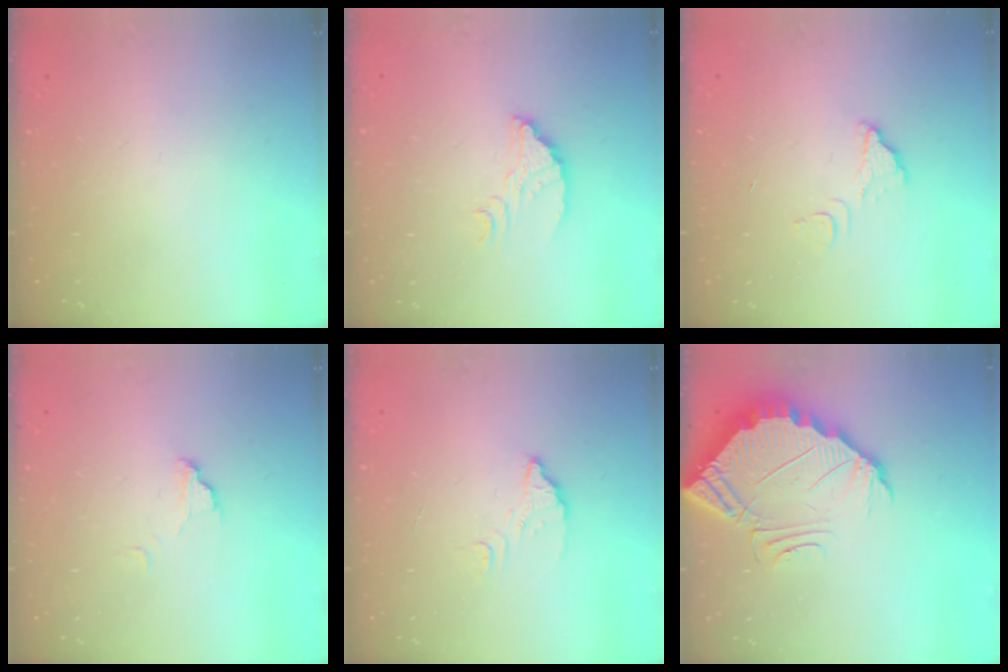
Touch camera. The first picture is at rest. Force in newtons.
{"total": 4.5, "press": 4.5, "slide": 0.3}
{"total": 5.5, "press": 5.5, "slide": 0.5}
{"total": 6.9, "press": 6.9, "slide": 0.6}
{"total": 3.5, "press": 3.5, "slide": 0.3}
{"total": 5.7, "press": 5.7, "slide": 0.3}